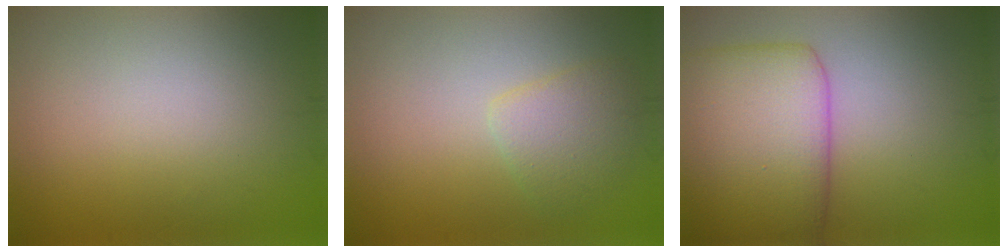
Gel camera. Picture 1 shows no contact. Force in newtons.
{"total": 2.4, "press": 2.4, "slide": 0.3}
{"total": 8.3, "press": 8.3, "slide": 0.2}